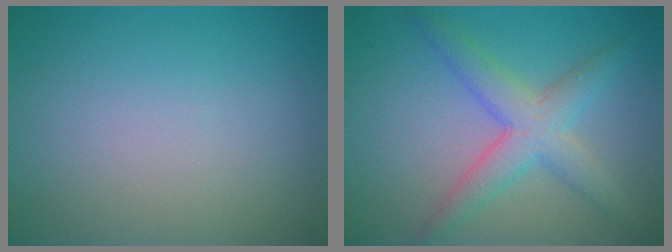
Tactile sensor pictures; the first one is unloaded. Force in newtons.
{"total": 4.5, "press": 4.5, "slide": 0.3}